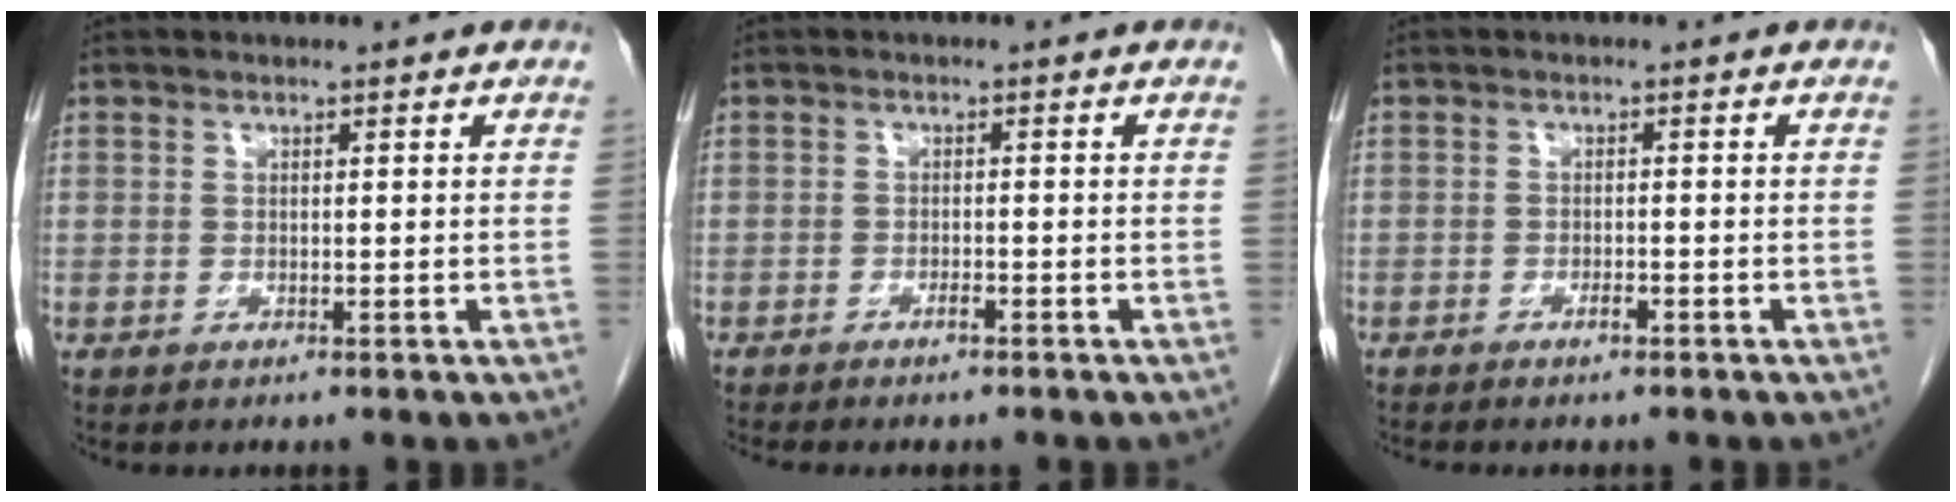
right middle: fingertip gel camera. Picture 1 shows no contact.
{"total": 1.8, "force": [-1.5, 0.0, 1.0], "torque": [-0.020, -0.003, -0.022]}
{"total": 1.3, "force": [-1.1, 0.1, 0.8], "torque": [-0.021, -0.001, -0.017]}